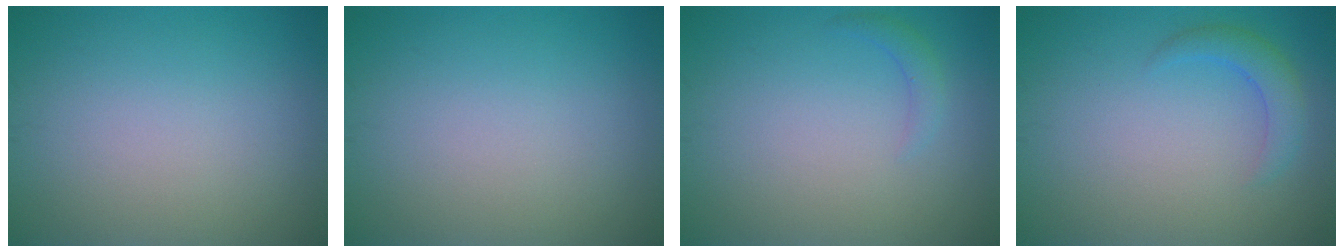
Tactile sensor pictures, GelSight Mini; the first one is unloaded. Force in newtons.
{"total": 0.0}
{"total": 1.2, "press": 1.2, "slide": 0.2}
{"total": 2.3, "press": 2.3, "slide": 0.0}